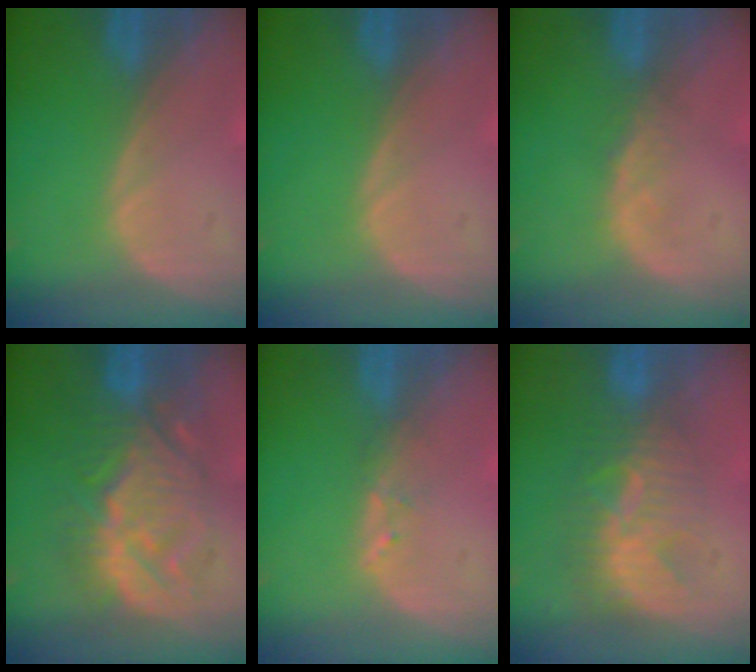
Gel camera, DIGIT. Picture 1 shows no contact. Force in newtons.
{"total": 0.0}
{"total": 1.4, "press": 1.4, "slide": 0.2}
{"total": 10.5, "press": 10.5, "slide": 0.5}
{"total": 1.2, "press": 1.1, "slide": 0.2}
{"total": 8.8, "press": 7.6, "slide": 4.4}